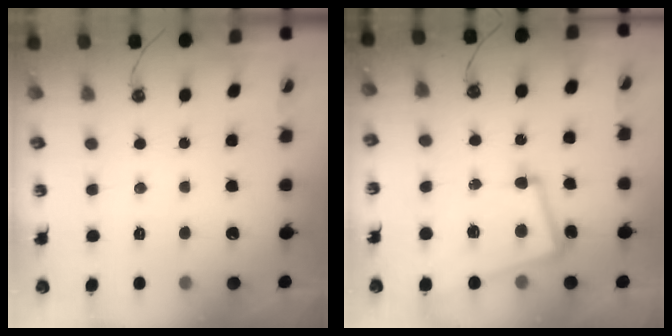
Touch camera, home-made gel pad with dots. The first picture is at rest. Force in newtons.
{"total": 10.9, "press": 10.7, "slide": 2.3}